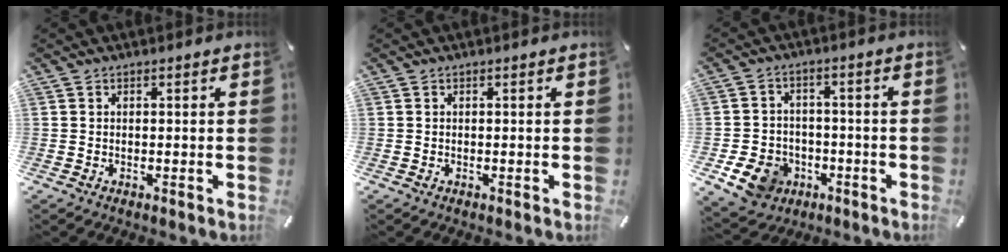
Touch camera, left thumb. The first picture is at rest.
{"total": 0.0}
{"total": 9.0, "force": [-4.0, 7.4, 3.3], "torque": [-0.076, 0.030, -0.071]}